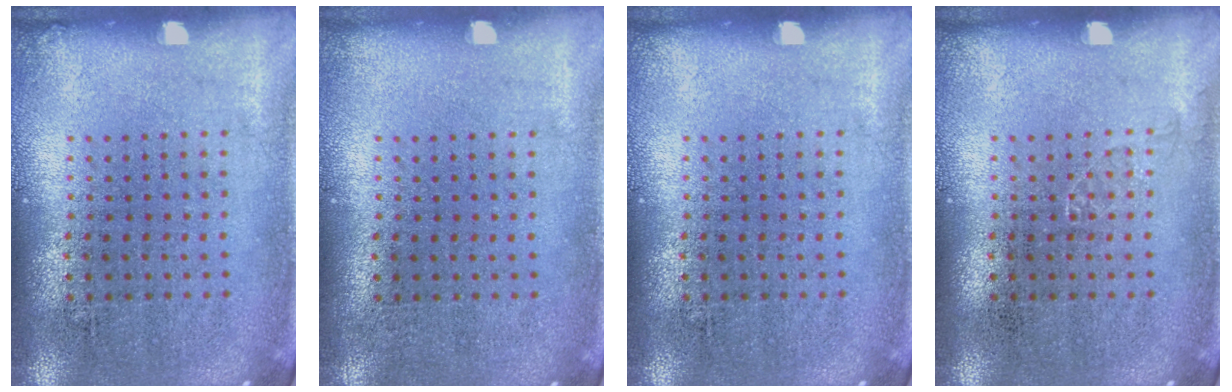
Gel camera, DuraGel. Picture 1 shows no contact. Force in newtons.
{"total": 0.0}
{"total": 0.0}
{"total": 0.6, "press": 0.6, "slide": 0.1}